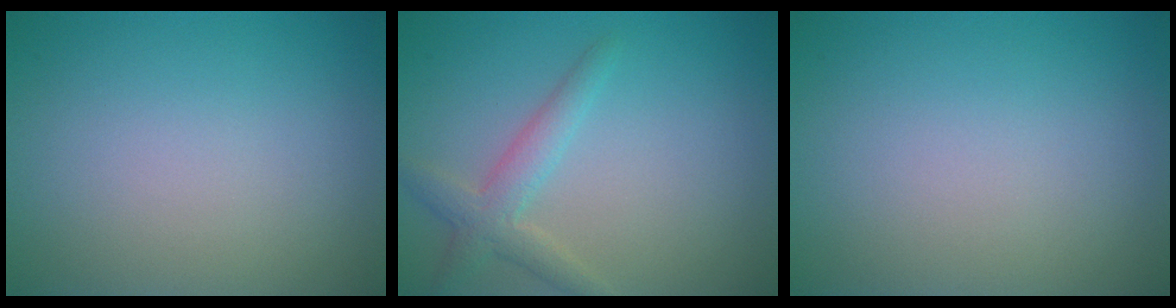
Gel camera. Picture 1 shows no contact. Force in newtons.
{"total": 2.8, "press": 2.8, "slide": 0.1}
{"total": 0.0}